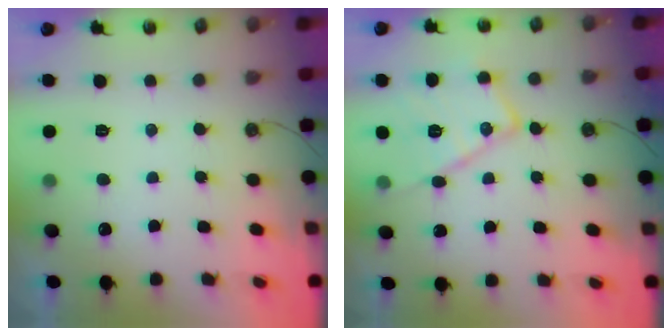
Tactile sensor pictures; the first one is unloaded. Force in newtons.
{"total": 15.3, "press": 15.3, "slide": 0.5}